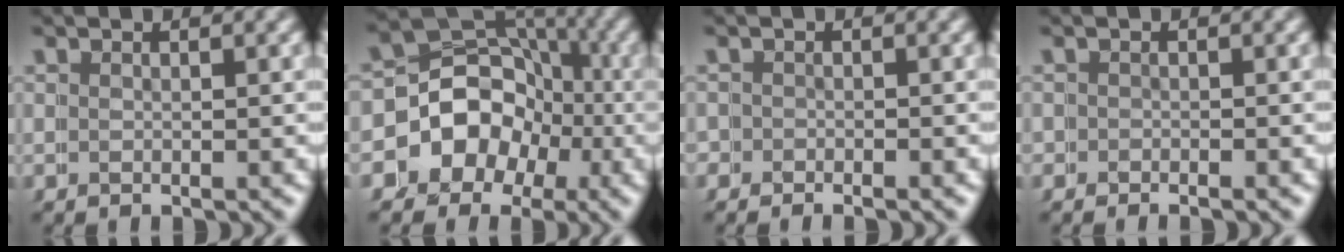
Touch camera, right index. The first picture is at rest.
{"total": 11.6, "force": [-0.9, 10.7, 4.4], "torque": [-0.104, -0.016, -0.025]}
{"total": 2.0, "force": [-0.7, 1.8, 0.4], "torque": [-0.022, -0.006, -0.019]}
{"total": 1.8, "force": [-0.6, 1.6, 0.7], "torque": [-0.024, -0.008, -0.013]}